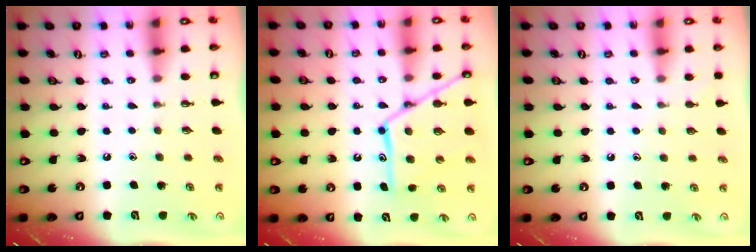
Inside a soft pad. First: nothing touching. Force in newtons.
{"total": 16.8, "press": 16.8, "slide": 1.4}
{"total": 2.9, "press": 2.9, "slide": 0.4}